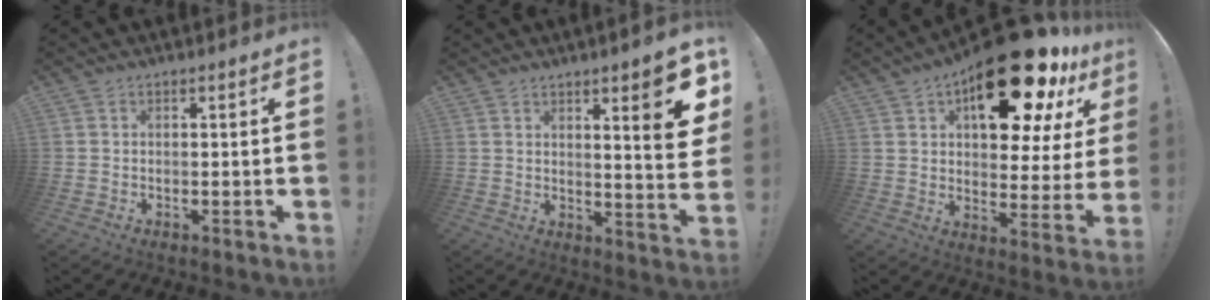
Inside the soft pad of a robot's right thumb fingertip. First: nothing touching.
{"total": 10.2, "force": [4.9, 1.1, 8.8], "torque": [-0.098, -0.045, 0.070]}
{"total": 26.6, "force": [13.9, 11.7, 19.4], "torque": [-0.266, -0.087, 0.234]}